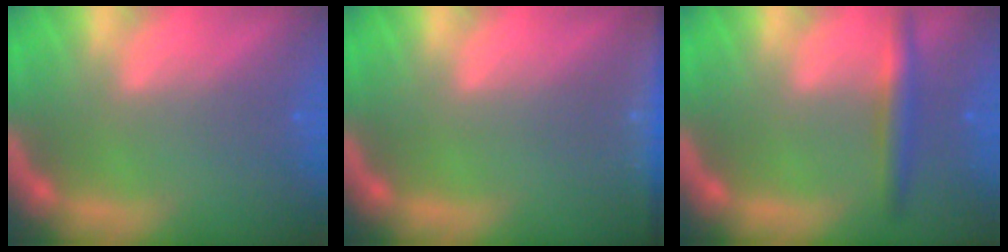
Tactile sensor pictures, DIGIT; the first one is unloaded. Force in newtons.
{"total": 6.0}
{"total": 3.0}